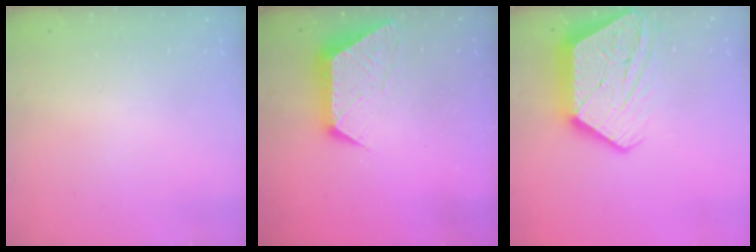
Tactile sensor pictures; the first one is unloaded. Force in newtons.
{"total": 10.6, "press": 10.6, "slide": 0.8}
{"total": 20.5, "press": 20.5, "slide": 1.6}